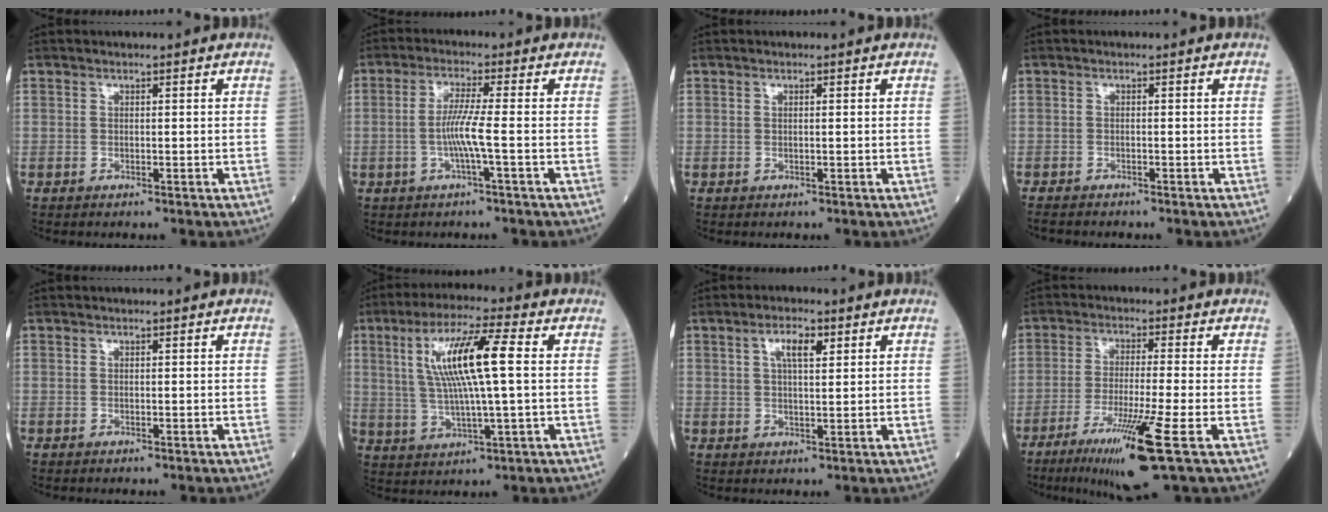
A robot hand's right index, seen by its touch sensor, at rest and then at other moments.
{"total": 4.8, "force": [-1.1, -0.8, 4.6], "torque": [-0.096, -0.001, -0.022]}
{"total": 0.0}
{"total": 2.0, "force": [-1.8, 0.3, 0.6], "torque": [-0.012, -0.006, -0.028]}
{"total": 0.0}
{"total": 12.0, "force": [2.3, 0.8, 11.8], "torque": [-0.230, 0.011, 0.042]}
{"total": 4.2, "force": [1.9, 1.2, 3.6], "torque": [-0.067, 0.005, 0.033]}
{"total": 11.6, "force": [-5.7, -0.8, 10.1], "torque": [-0.187, -0.039, -0.098]}